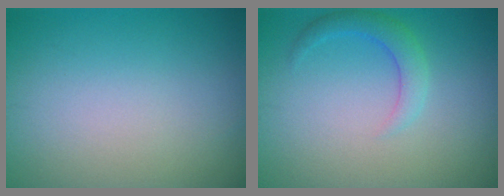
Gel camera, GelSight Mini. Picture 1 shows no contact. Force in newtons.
{"total": 2.2, "press": 2.1, "slide": 0.2}